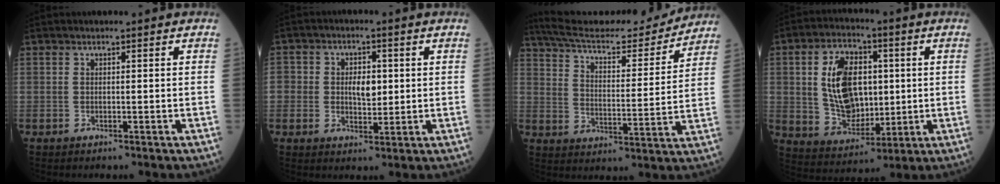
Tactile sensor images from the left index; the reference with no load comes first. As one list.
[{"total": 6.5, "force": [0.3, 4.7, 4.5], "torque": [-0.078, 0.011, 0.014]}, {"total": 20.7, "force": [19.6, 2.4, 6.4], "torque": [-0.109, -0.013, 0.295]}, {"total": 12.3, "force": [2.1, 7.6, 9.4], "torque": [-0.195, 0.015, 0.050]}]